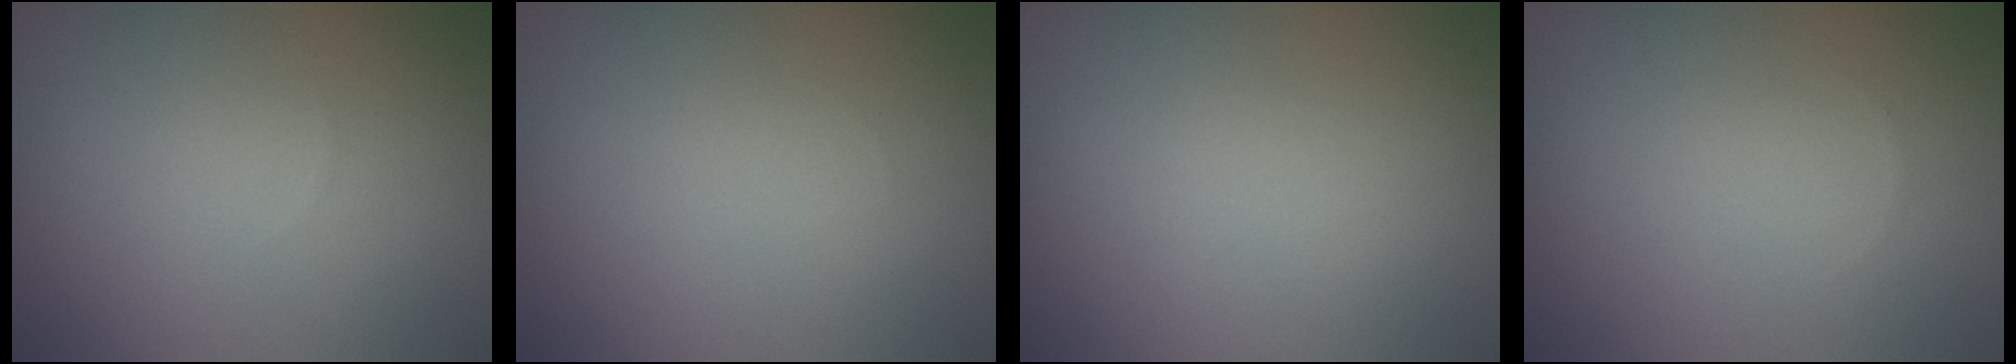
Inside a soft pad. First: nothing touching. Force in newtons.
{"total": 0.0}
{"total": 0.0}
{"total": 0.0}